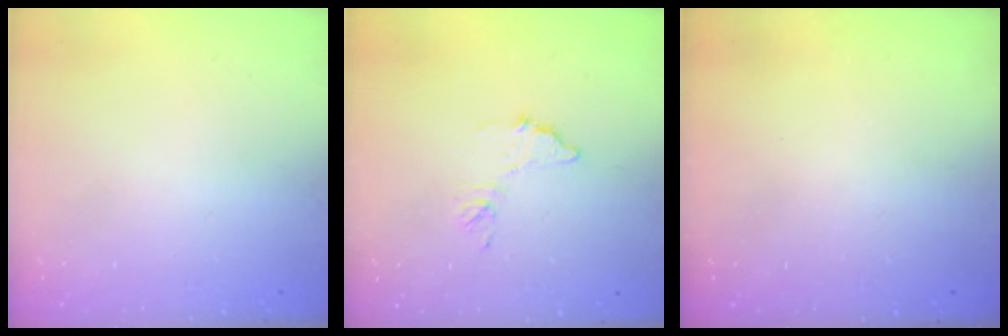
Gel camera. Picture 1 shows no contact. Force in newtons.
{"total": 8.4, "press": 8.4, "slide": 0.4}
{"total": 3.0, "press": 3.0, "slide": 0.1}